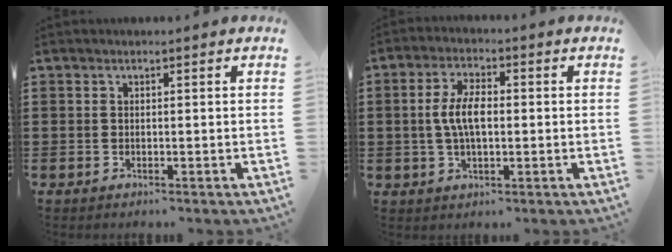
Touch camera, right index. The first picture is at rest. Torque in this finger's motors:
{"motor_torque": [0.55, 0.00, 0.40, 0.10]}